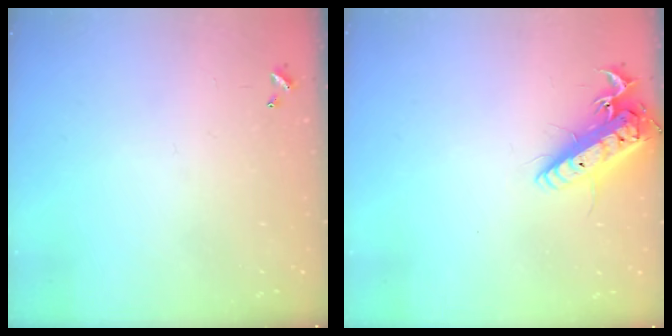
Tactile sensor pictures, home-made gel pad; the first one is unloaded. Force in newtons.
{"total": 16.4, "press": 16.1, "slide": 3.0}